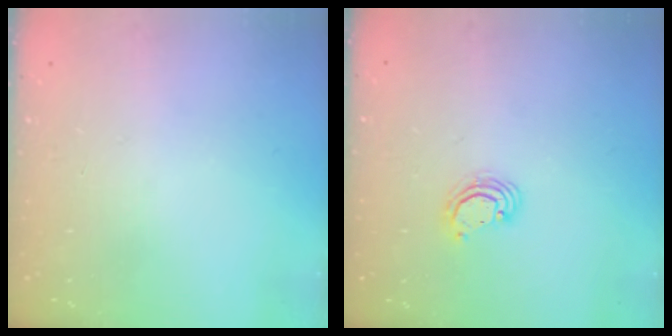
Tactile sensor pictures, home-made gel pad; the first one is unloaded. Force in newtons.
{"total": 3.0, "press": 3.0, "slide": 0.3}